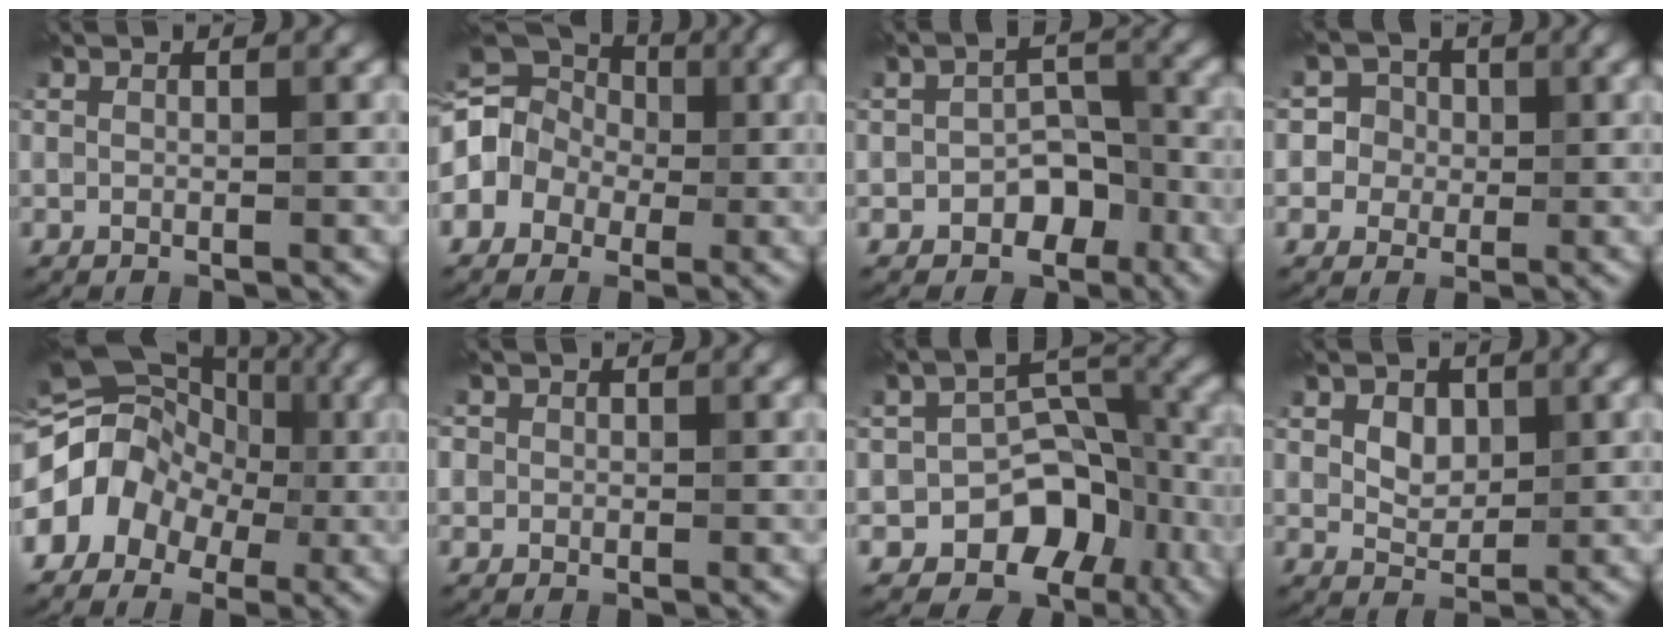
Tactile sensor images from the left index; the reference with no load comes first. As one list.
[{"total": 8.8, "force": [-0.8, 7.6, 4.4], "torque": [-0.082, 0.027, -0.057]}, {"total": 4.8, "force": [-2.6, 3.3, 2.3], "torque": [-0.013, 0.022, -0.044]}, {"total": 5.1, "force": [1.0, 4.9, 1.0], "torque": [-0.014, 0.036, -0.003]}, {"total": 7.3, "force": [-1.3, 5.9, 4.1], "torque": [-0.054, 0.027, -0.039]}, {"total": 2.0, "force": [0.6, 1.8, 0.6], "torque": [0.006, 0.011, -0.017]}, {"total": 8.1, "force": [-4.3, 5.8, 3.6], "torque": [-0.027, 0.024, -0.069]}, {"total": 2.7, "force": [0.8, 1.9, 1.7], "torque": [-0.032, 0.002, 0.013]}]